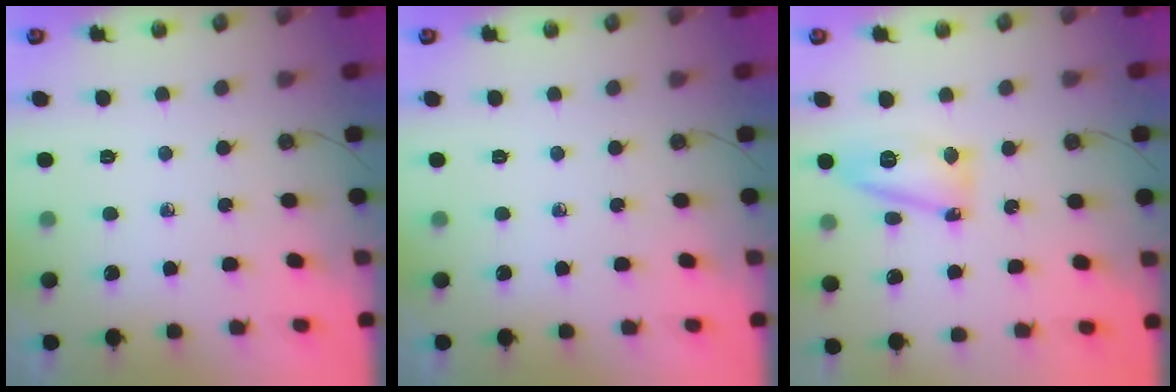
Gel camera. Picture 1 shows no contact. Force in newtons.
{"total": 0.0}
{"total": 12.6, "press": 12.5, "slide": 1.5}